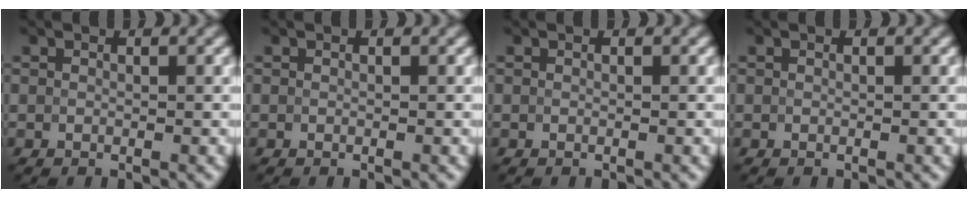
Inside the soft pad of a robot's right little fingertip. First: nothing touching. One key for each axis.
{"total": 0.0}
{"total": 0.0}
{"total": 0.0}